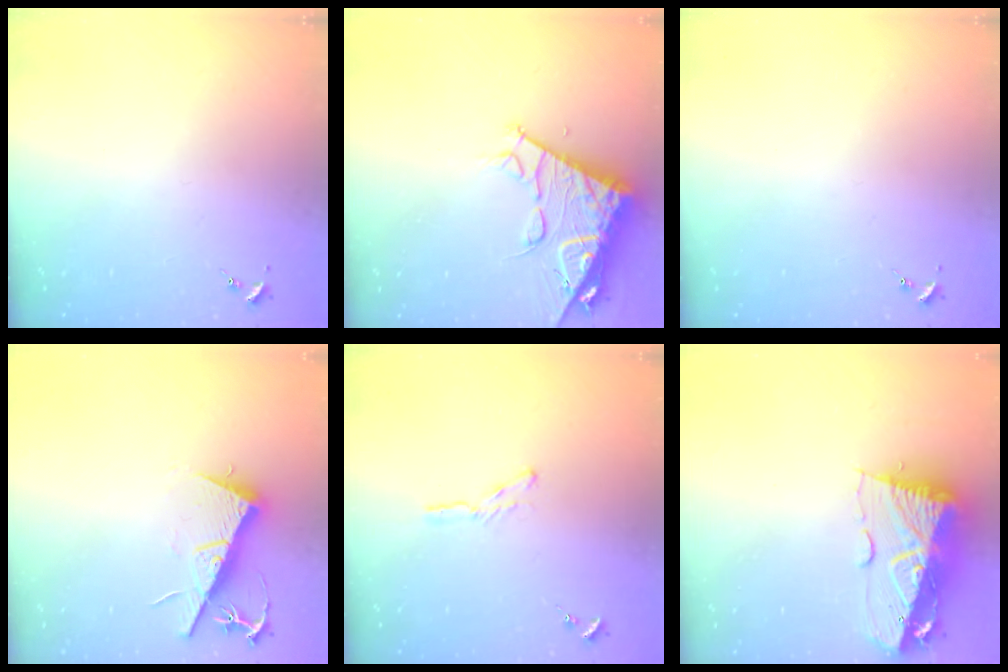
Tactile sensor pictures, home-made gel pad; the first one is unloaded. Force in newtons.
{"total": 13.9, "press": 13.8, "slide": 1.4}
{"total": 0.0}
{"total": 12.5, "press": 12.5, "slide": 0.5}
{"total": 4.0, "press": 4.0, "slide": 0.4}
{"total": 14.8, "press": 14.7, "slide": 1.8}